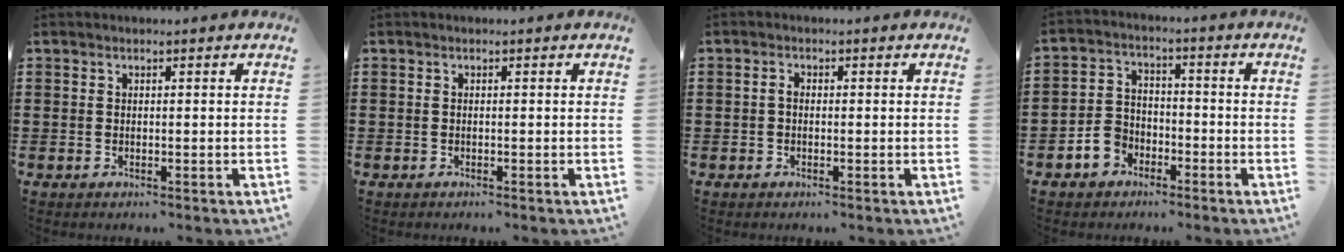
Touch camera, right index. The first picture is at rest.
{"total": 0.0}
{"total": 1.2, "force": [-0.3, 0.7, 0.9], "torque": [-0.019, 0.001, -0.006]}
{"total": 4.9, "force": [-2.9, 3.6, 1.3], "torque": [-0.052, 0.009, -0.063]}